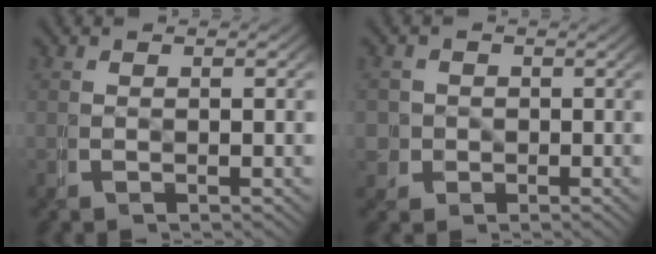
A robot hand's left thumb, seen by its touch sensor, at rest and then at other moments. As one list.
[{"total": 3.3, "force": [-0.7, 3.2, 0.1], "torque": [-0.026, -0.018, -0.012]}]